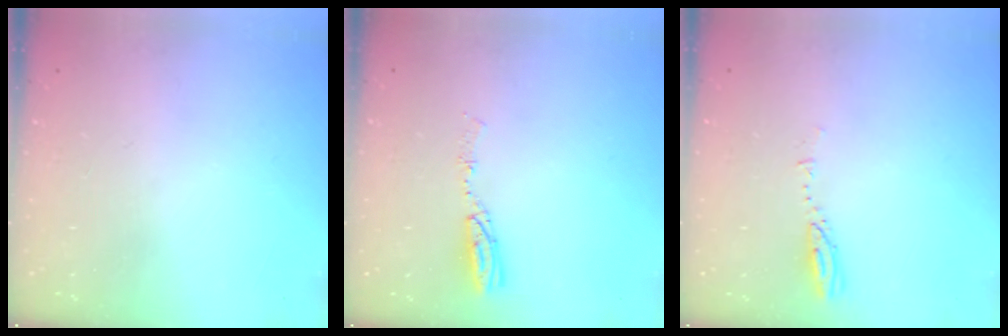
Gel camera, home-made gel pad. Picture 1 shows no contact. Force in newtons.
{"total": 5.1, "press": 5.1, "slide": 0.3}
{"total": 2.9, "press": 2.9, "slide": 0.3}